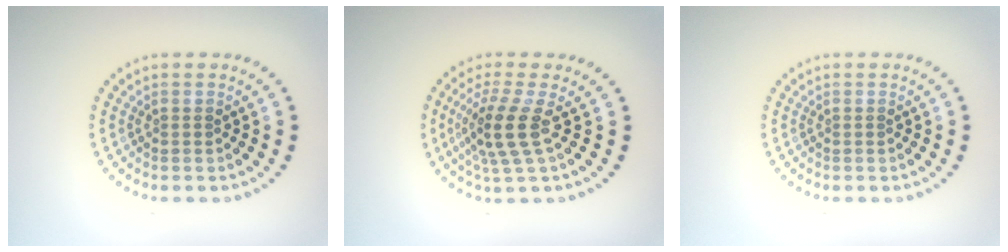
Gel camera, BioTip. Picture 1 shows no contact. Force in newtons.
{"total": 3.8, "press": 2.9, "slide": 2.5}
{"total": 0.0}